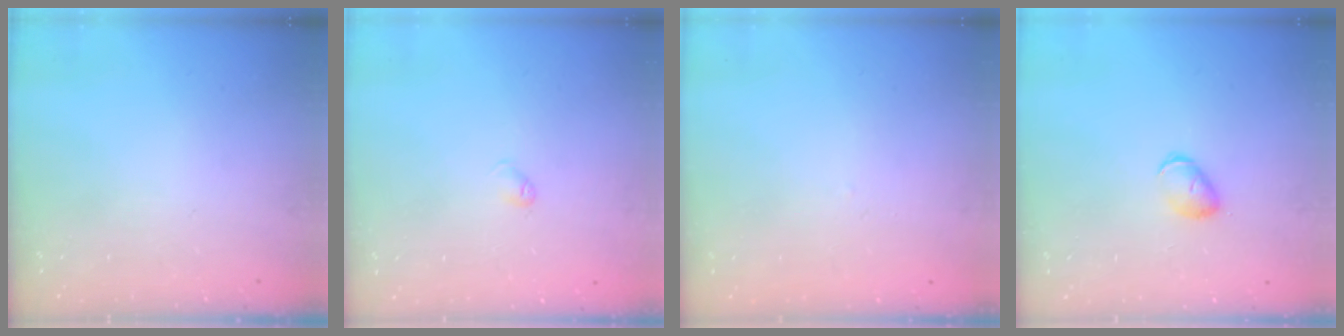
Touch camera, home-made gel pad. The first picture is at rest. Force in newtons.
{"total": 2.9, "press": 2.8, "slide": 0.5}
{"total": 1.6, "press": 1.6, "slide": 0.3}
{"total": 5.8, "press": 5.7, "slide": 0.7}